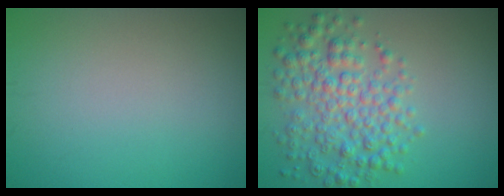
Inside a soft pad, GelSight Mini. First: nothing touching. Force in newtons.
{"total": 5.5, "press": 5.5, "slide": 0.1}